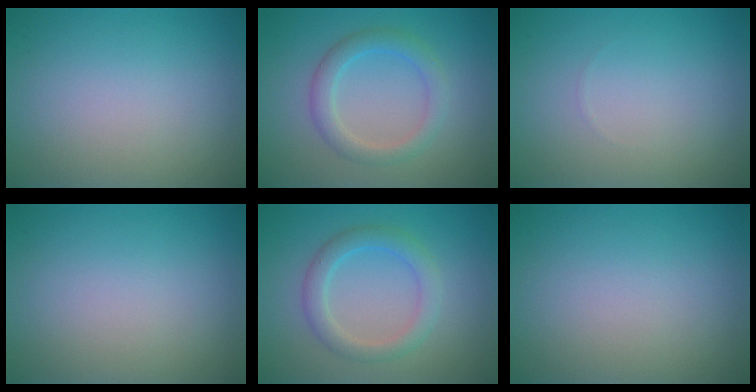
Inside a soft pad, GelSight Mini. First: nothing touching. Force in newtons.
{"total": 2.9, "press": 2.9, "slide": 0.3}
{"total": 0.0}
{"total": 0.0}
{"total": 2.9, "press": 2.9, "slide": 0.2}
{"total": 0.0}